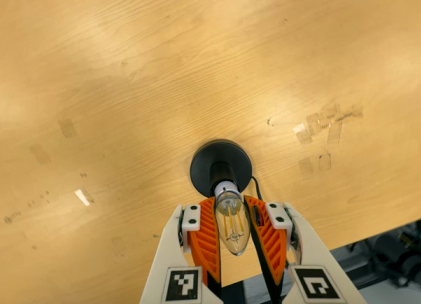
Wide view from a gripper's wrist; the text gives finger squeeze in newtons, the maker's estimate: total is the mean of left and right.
{"total": 14.2, "left": 13.8, "right": 14.7}